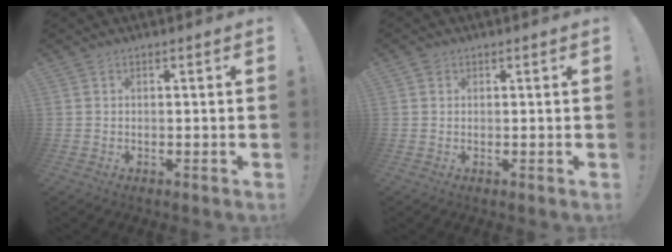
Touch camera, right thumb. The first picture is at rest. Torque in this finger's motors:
{"motor_torque": [-0.21, 0.40, -0.01, -0.04, 0.03]}